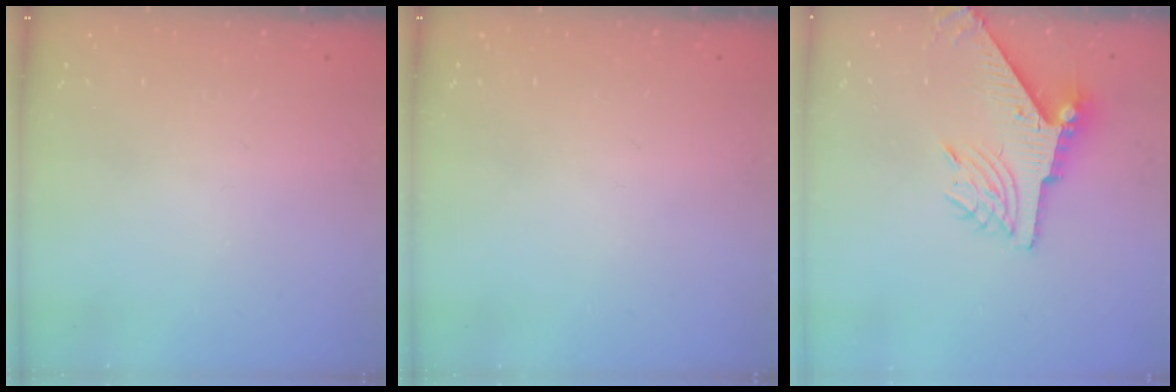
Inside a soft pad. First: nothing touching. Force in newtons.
{"total": 0.0}
{"total": 9.4, "press": 9.4, "slide": 1.2}